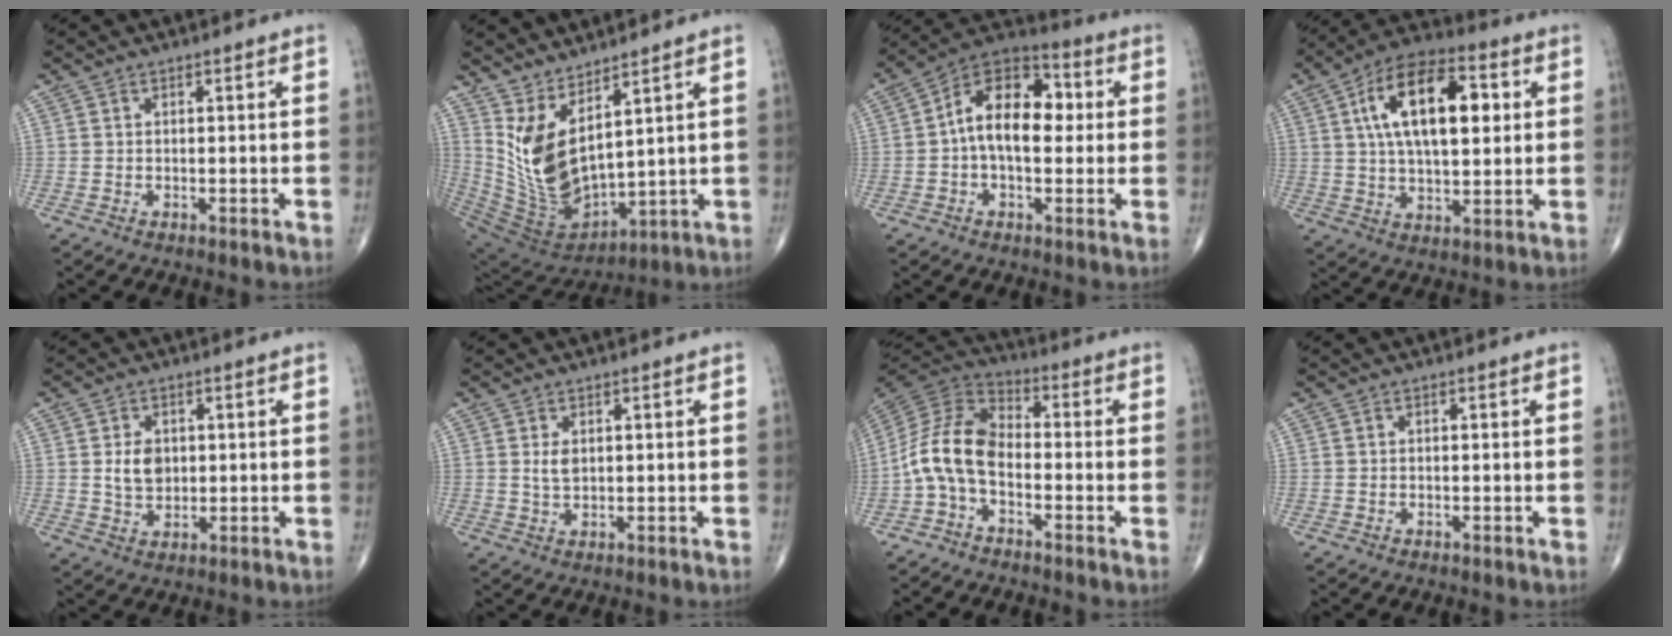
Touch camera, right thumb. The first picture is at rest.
{"total": 13.5, "force": [6.5, 5.2, 10.6], "torque": [-0.190, -0.066, 0.155]}
{"total": 14.3, "force": [1.1, 8.5, 11.4], "torque": [-0.162, 0.035, 0.002]}
{"total": 18.6, "force": [4.5, 9.1, 15.6], "torque": [-0.243, 0.009, 0.070]}
{"total": 5.1, "force": [0.7, 3.7, 3.4], "torque": [-0.045, -0.007, 0.016]}
{"total": 2.5, "force": [0.6, 1.5, 2.0], "torque": [-0.032, -0.006, 0.015]}
{"total": 10.7, "force": [-2.9, 6.3, 8.2], "torque": [-0.158, 0.049, -0.072]}
{"total": 0.0}